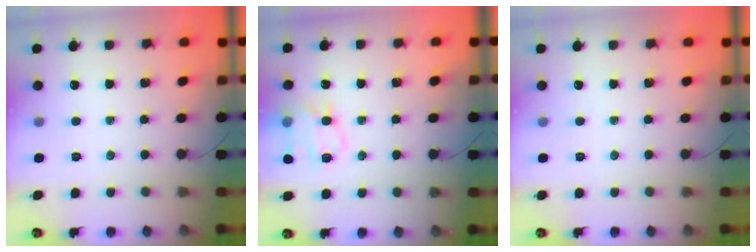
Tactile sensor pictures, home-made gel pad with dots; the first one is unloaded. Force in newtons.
{"total": 13.9, "press": 13.8, "slide": 1.4}
{"total": 0.0}